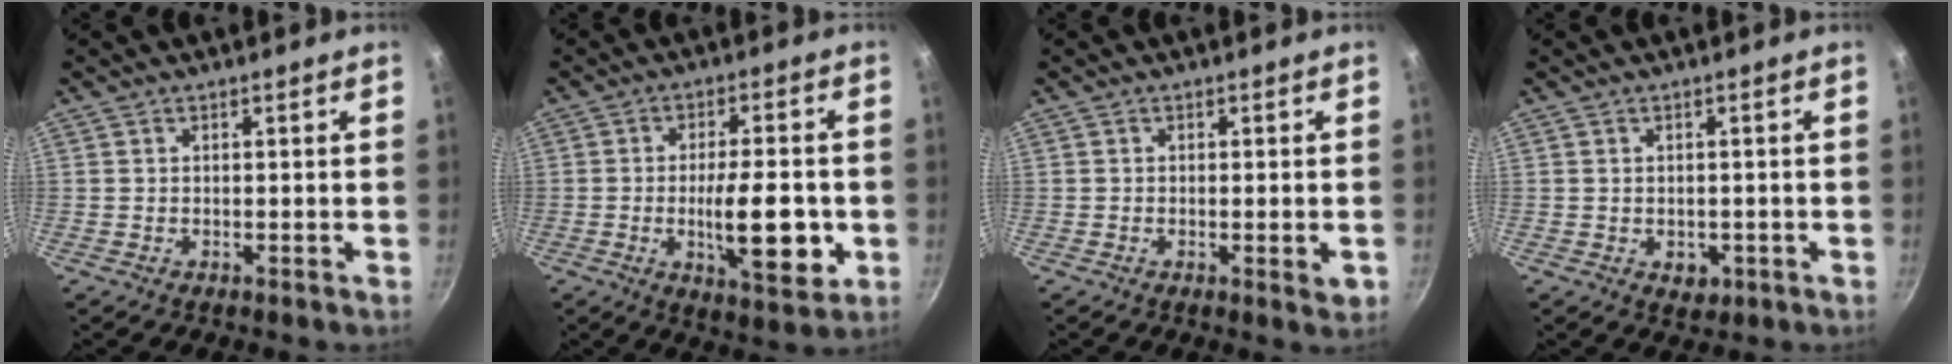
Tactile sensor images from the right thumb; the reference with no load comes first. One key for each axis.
{"total": 13.6, "fx": -2.5, "fy": 4.8, "fz": 12.5, "tx": -0.174, "ty": 0.001, "tz": -0.033}
{"total": 2.8, "fx": -0.7, "fy": 0.7, "fz": 2.6, "tx": -0.040, "ty": -0.006, "tz": -0.011}
{"total": 3.0, "fx": -0.8, "fy": 2.2, "fz": 1.8, "tx": -0.020, "ty": 0.003, "tz": -0.002}